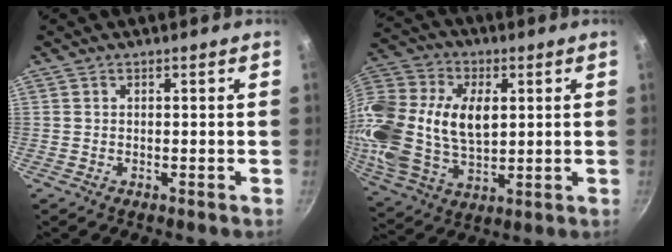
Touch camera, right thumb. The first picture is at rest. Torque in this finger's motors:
{"motor_torque": [2.49, 2.52, 0.99, -0.90, 0.62]}